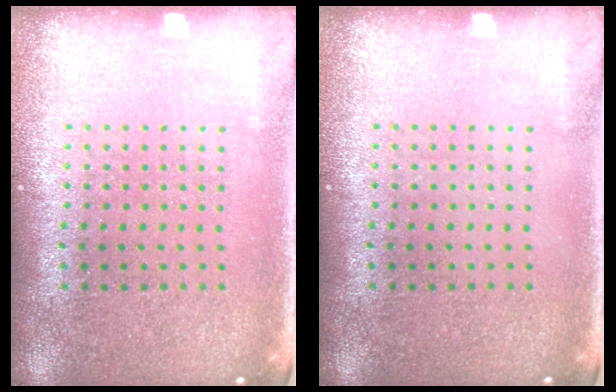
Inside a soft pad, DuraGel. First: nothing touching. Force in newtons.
{"total": 0.0}